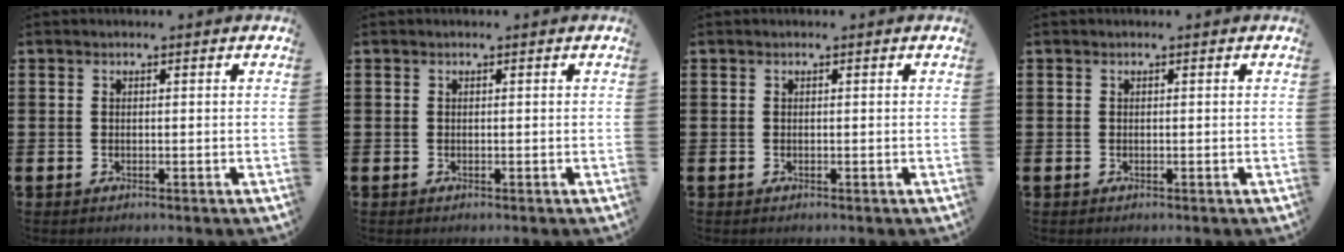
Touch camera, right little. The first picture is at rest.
{"total": 0.0}
{"total": 0.0}
{"total": 0.0}